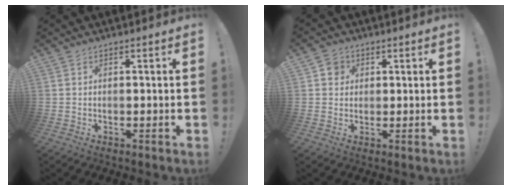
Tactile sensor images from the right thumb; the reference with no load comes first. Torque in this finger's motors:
{"motor_torque": [0.04, 0.12, 0.09, -0.13, -0.03]}